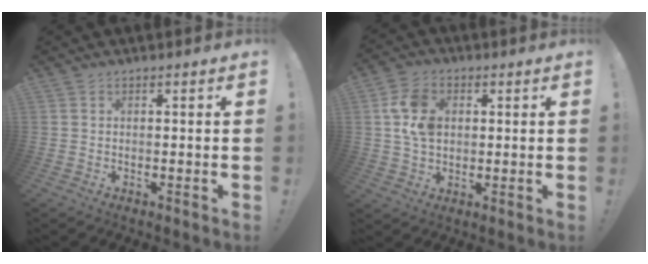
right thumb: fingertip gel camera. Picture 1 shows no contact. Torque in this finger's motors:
{"motor_torque": [0.70, 1.40, 0.15, 0.26, 0.01]}